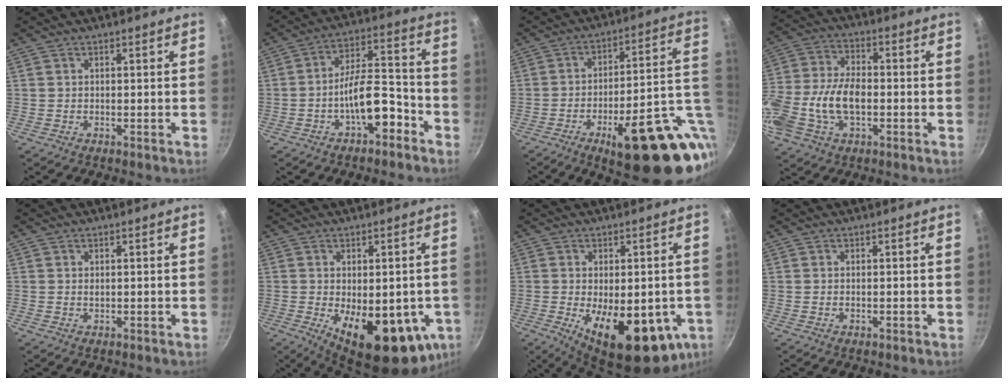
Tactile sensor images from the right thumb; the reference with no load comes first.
{"total": 11.3, "force": [-5.5, 4.7, 8.7], "torque": [-0.112, 0.065, -0.085]}
{"total": 25.7, "force": [-7.6, 8.9, 22.8], "torque": [-0.253, 0.012, -0.093]}
{"total": 15.3, "force": [-3.1, 9.2, 11.8], "torque": [-0.238, 0.028, -0.065]}
{"total": 0.7, "force": [0.1, 0.5, 0.5], "torque": [-0.007, 0.001, 0.001]}
{"total": 19.4, "force": [-5.0, 9.0, 16.4], "torque": [-0.182, -0.019, -0.050]}
{"total": 20.0, "force": [-5.5, 9.4, 16.8], "torque": [-0.202, -0.014, -0.060]}
{"total": 0.5, "force": [-0.2, 0.3, 0.4], "torque": [-0.006, 0.001, -0.004]}